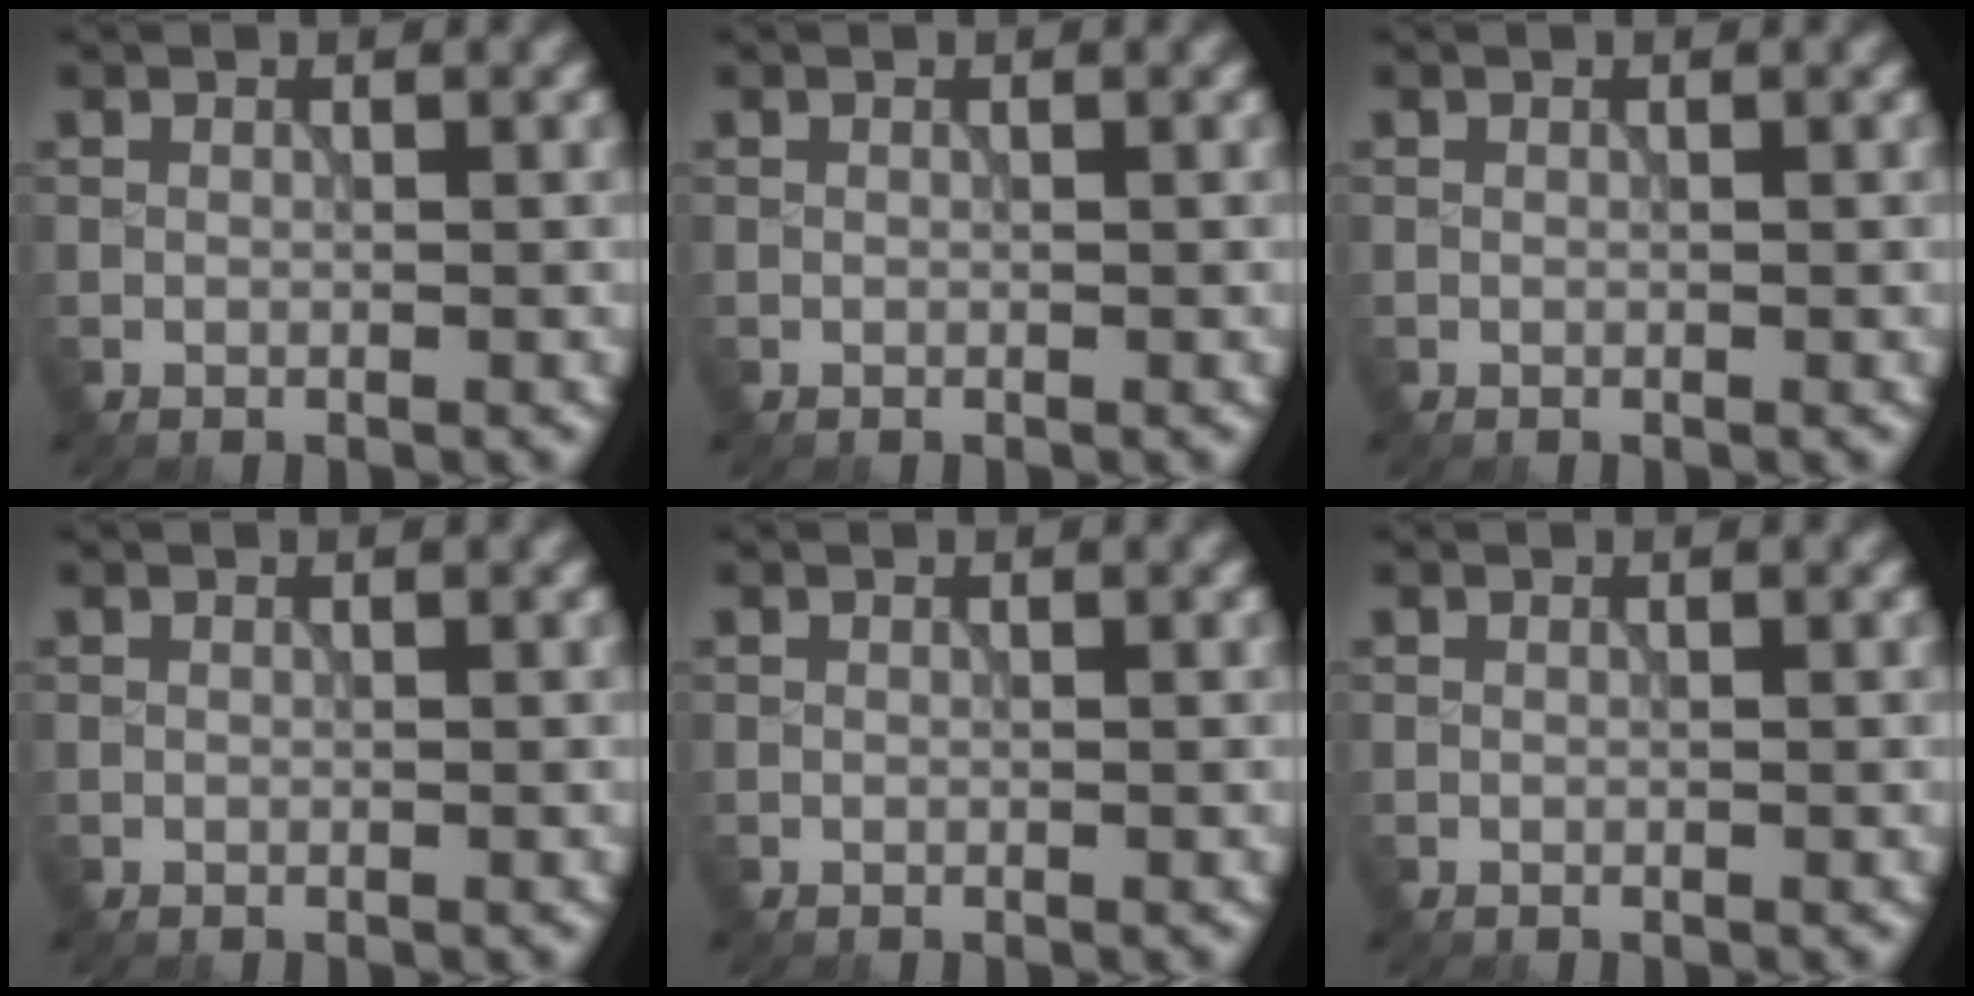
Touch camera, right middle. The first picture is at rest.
{"total": 0.0}
{"total": 0.0}
{"total": 0.0}
{"total": 0.0}
{"total": 0.0}